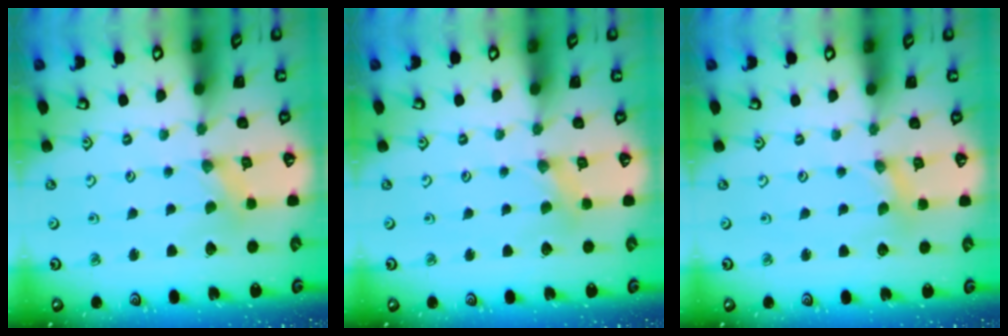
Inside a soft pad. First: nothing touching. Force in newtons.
{"total": 2.5, "press": 2.4, "slide": 0.4}
{"total": 1.2, "press": 1.2, "slide": 0.2}